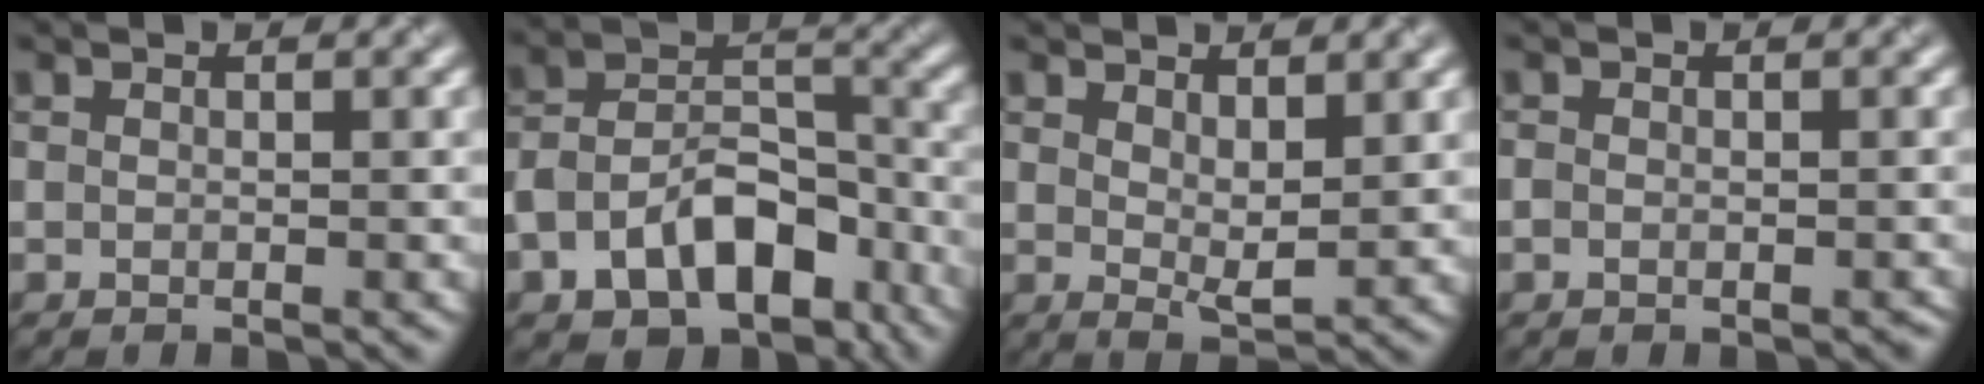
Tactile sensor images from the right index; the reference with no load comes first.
{"total": 9.2, "force": [-5.6, 5.1, 5.2], "torque": [-0.092, 0.009, -0.085]}
{"total": 2.3, "force": [1.4, 0.6, 1.7], "torque": [-0.035, -0.005, 0.037]}
{"total": 0.6, "force": [-0.5, -0.1, -0.3], "torque": [0.001, 0.004, 0.004]}